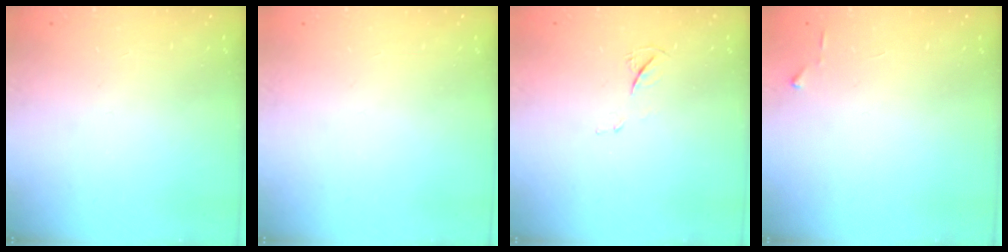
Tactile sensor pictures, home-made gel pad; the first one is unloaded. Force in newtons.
{"total": 0.0}
{"total": 4.5, "press": 4.5, "slide": 0.6}
{"total": 3.0, "press": 2.9, "slide": 0.4}